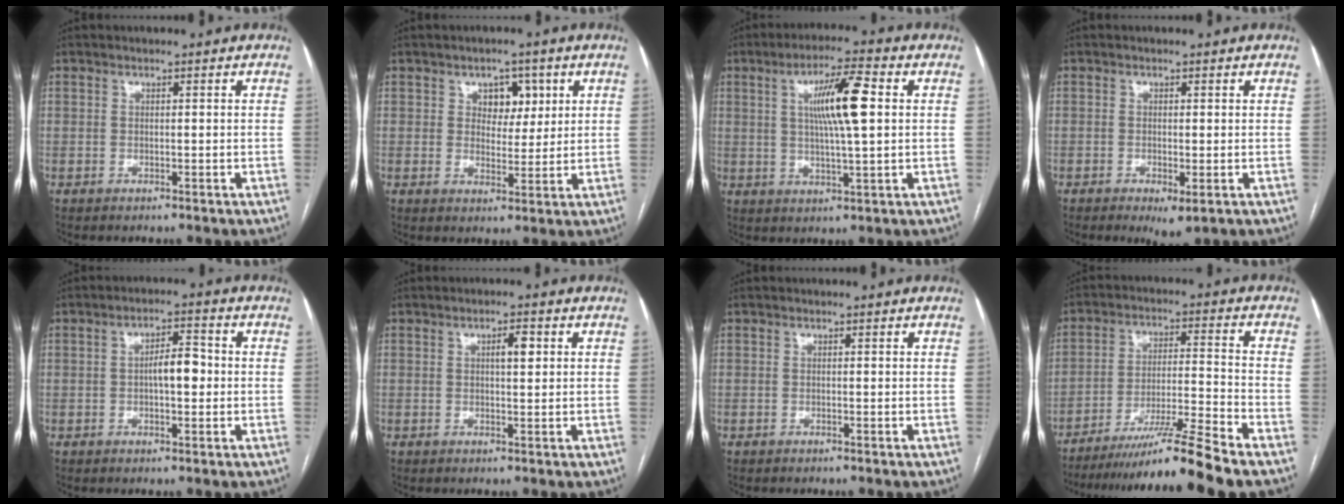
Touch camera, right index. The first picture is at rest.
{"total": 4.9, "force": [2.1, 3.3, 3.0], "torque": [-0.033, 0.009, 0.033]}
{"total": 9.8, "force": [2.2, 0.8, 9.5], "torque": [-0.168, 0.008, 0.037]}
{"total": 2.5, "force": [-1.1, 0.7, 2.1], "torque": [-0.026, -0.004, -0.012]}
{"total": 4.7, "force": [-0.1, 1.7, 4.4], "torque": [-0.071, 0.012, -0.002]}
{"total": 2.7, "force": [0.8, 0.7, 2.5], "torque": [-0.041, 0.003, 0.012]}
{"total": 0.0}
{"total": 11.9, "force": [-9.8, -3.0, 6.1], "torque": [-0.094, -0.016, -0.168]}